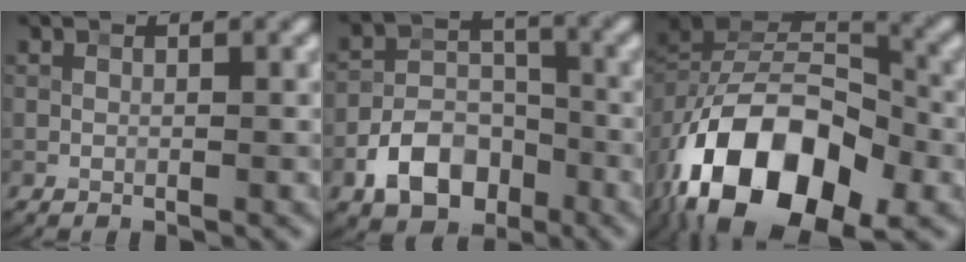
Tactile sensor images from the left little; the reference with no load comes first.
{"total": 6.2, "force": [-3.5, 3.9, 3.2], "torque": [-0.050, -0.002, -0.065]}
{"total": 15.9, "force": [-7.5, 9.1, 10.7], "torque": [-0.185, 0.011, -0.147]}